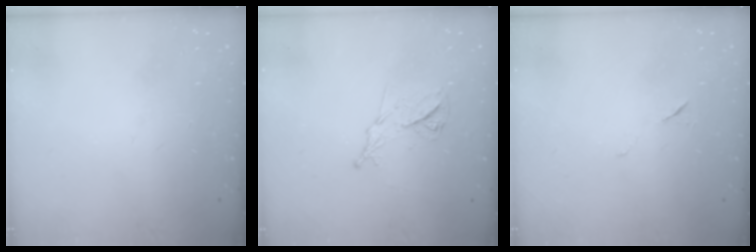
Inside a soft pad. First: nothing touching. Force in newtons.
{"total": 10.0, "press": 10.0, "slide": 0.1}
{"total": 3.8, "press": 3.4, "slide": 1.7}